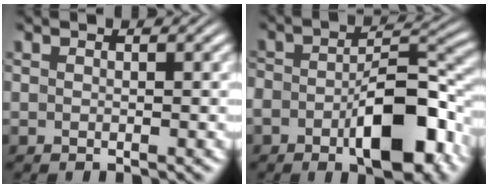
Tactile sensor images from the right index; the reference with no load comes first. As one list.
[{"total": 8.1, "force": [-2.9, 4.0, 6.5], "torque": [-0.106, 0.000, -0.051]}]